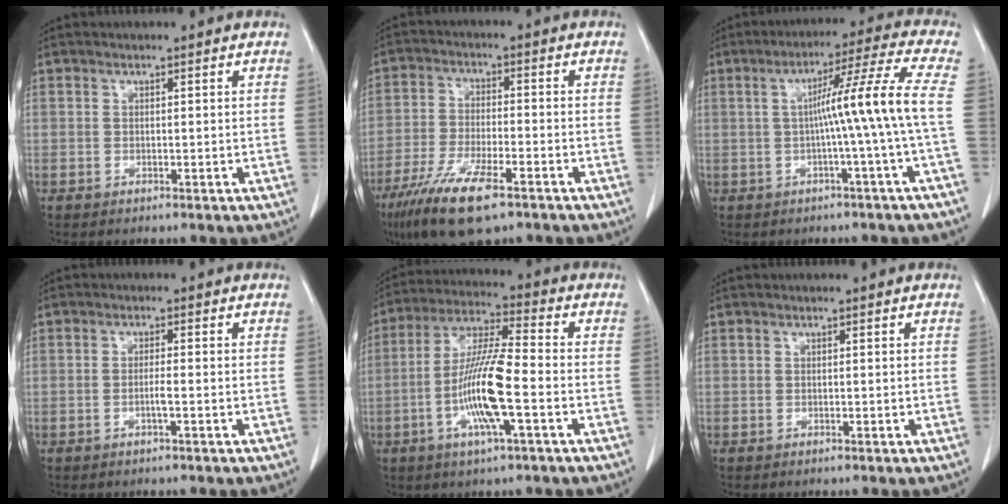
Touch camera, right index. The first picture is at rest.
{"total": 11.4, "force": [-7.3, 2.2, 8.5], "torque": [-0.166, -0.025, -0.127]}
{"total": 10.0, "force": [-0.6, -2.9, 9.6], "torque": [-0.145, 0.015, -0.001]}
{"total": 1.5, "force": [-0.5, -0.1, 1.4], "torque": [-0.024, 0.001, -0.008]}
{"total": 12.1, "force": [-3.2, 0.9, 11.6], "torque": [-0.227, -0.002, -0.063]}
{"total": 0.0}